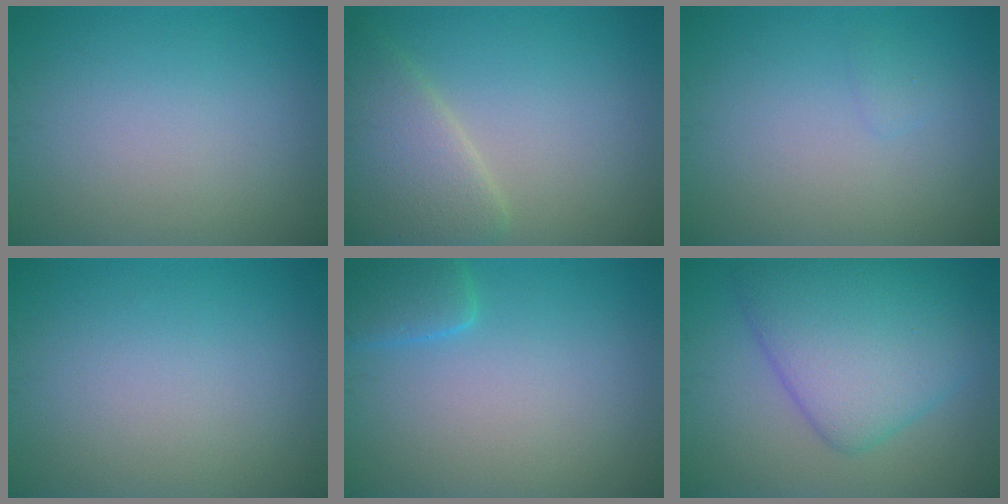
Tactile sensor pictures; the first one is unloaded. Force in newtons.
{"total": 5.2, "press": 5.2, "slide": 0.3}
{"total": 0.6, "press": 0.6, "slide": 0.0}
{"total": 0.0}
{"total": 2.6, "press": 2.6, "slide": 0.3}
{"total": 8.0, "press": 8.0, "slide": 0.1}